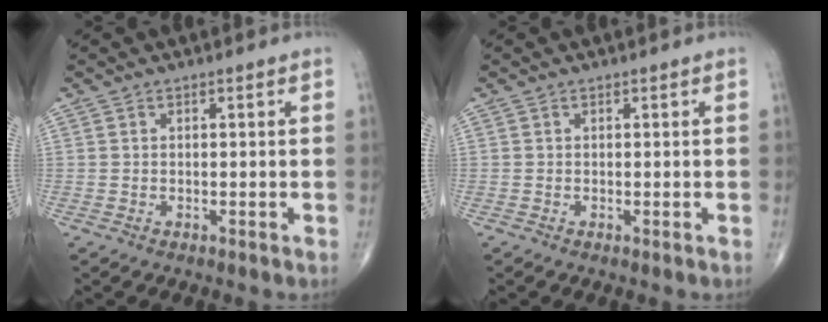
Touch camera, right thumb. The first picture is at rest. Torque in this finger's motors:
{"motor_torque": [0.24, -0.02, -0.11, -0.38, 0.00]}